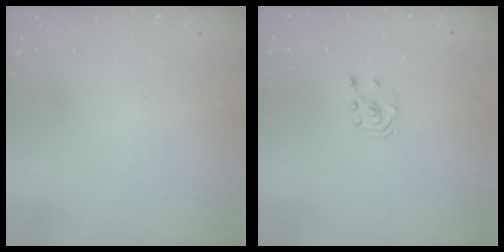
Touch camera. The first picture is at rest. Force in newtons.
{"total": 2.3, "press": 2.2, "slide": 0.7}